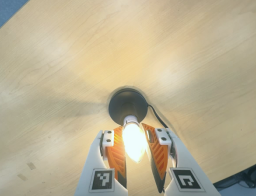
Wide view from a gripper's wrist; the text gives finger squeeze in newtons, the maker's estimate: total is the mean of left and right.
{"total": 15.9, "left": 15.6, "right": 16.2}